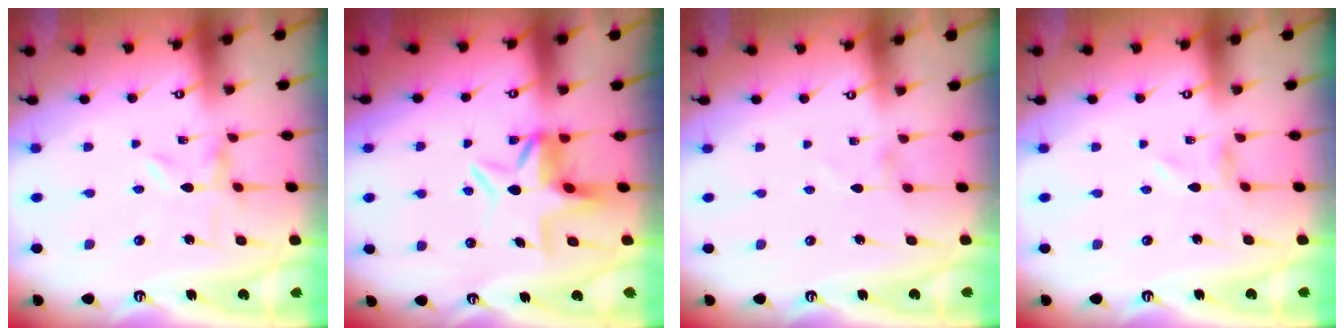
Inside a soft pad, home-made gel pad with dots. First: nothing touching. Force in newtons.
{"total": 6.9, "press": 6.5, "slide": 2.4}
{"total": 0.0}
{"total": 0.8, "press": 0.8, "slide": 0.2}